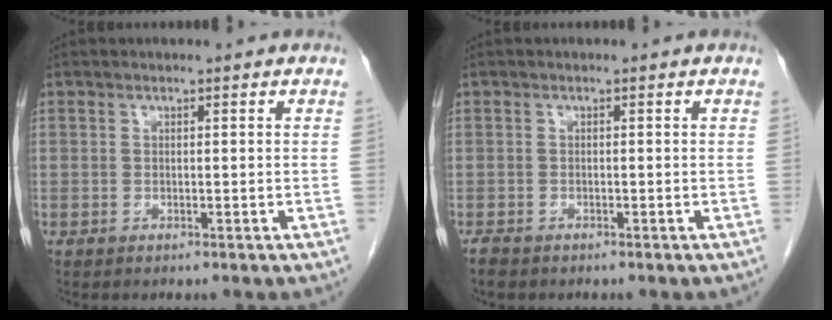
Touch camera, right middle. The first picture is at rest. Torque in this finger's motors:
{"motor_torque": [0.30, -0.13, 0.10, 0.02]}